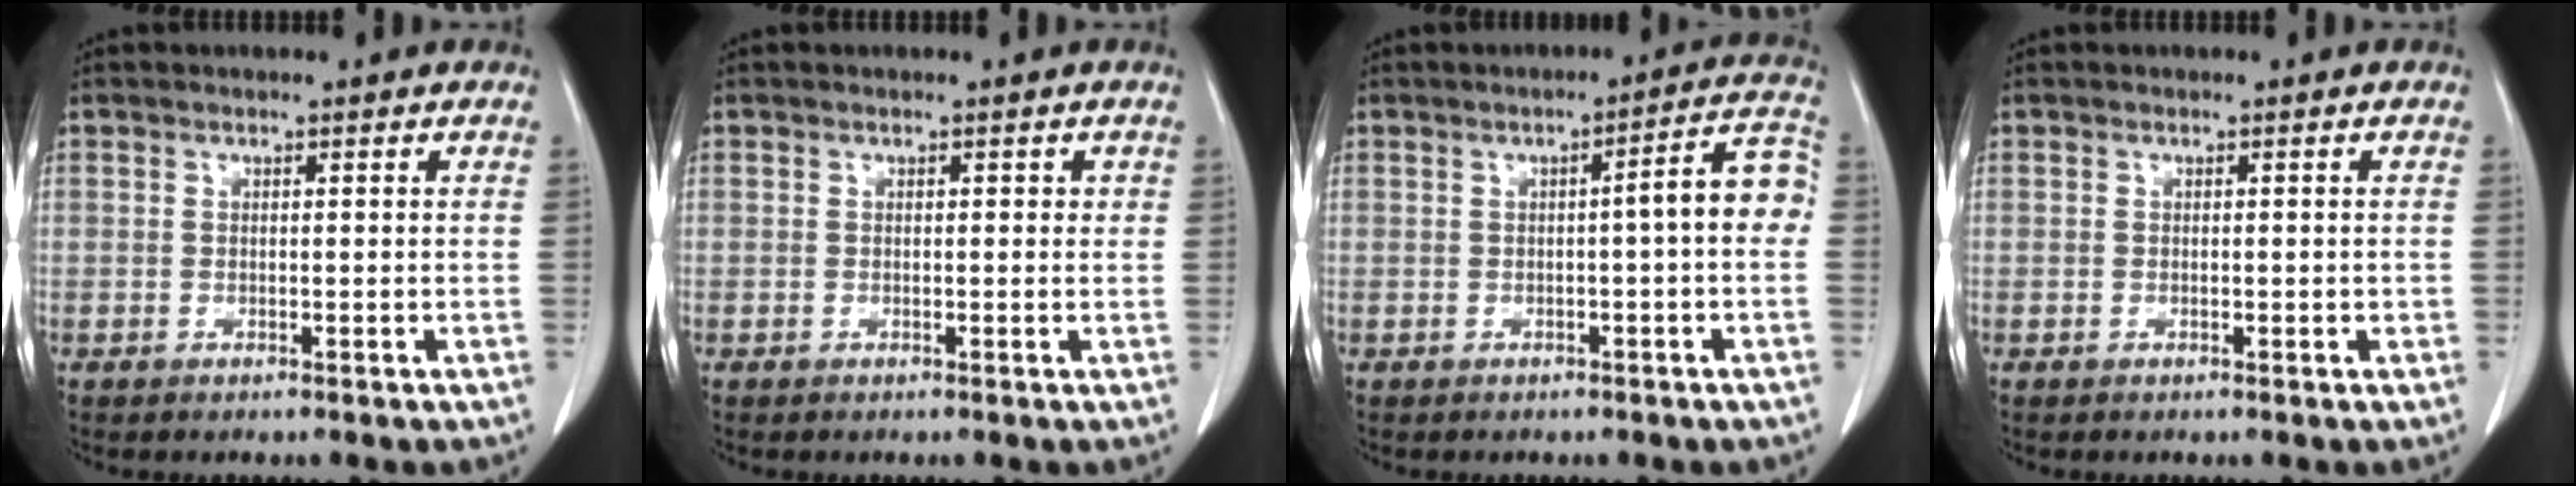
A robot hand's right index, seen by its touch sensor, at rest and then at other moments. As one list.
[{"total": 1.3, "force": [0.3, 0.8, 1.0], "torque": [-0.023, 0.010, 0.004]}, {"total": 7.1, "force": [-0.3, 0.9, 7.0], "torque": [-0.091, 0.029, -0.006]}, {"total": 1.2, "force": [-0.2, 0.6, 1.0], "torque": [-0.023, 0.002, 0.001]}]